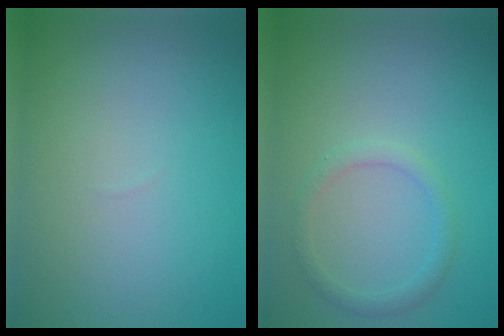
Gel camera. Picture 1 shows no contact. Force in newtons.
{"total": 1.5, "press": 1.5, "slide": 0.1}